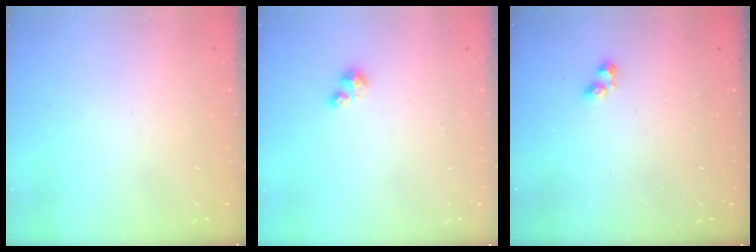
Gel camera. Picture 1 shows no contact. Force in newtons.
{"total": 2.5, "press": 2.5, "slide": 0.3}
{"total": 1.9, "press": 1.9, "slide": 0.3}